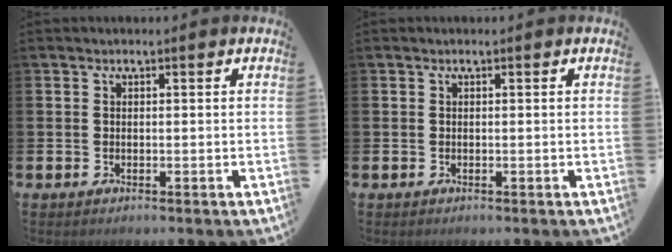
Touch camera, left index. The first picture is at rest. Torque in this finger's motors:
{"motor_torque": [0.01, 0.00, 0.00, 0.00]}